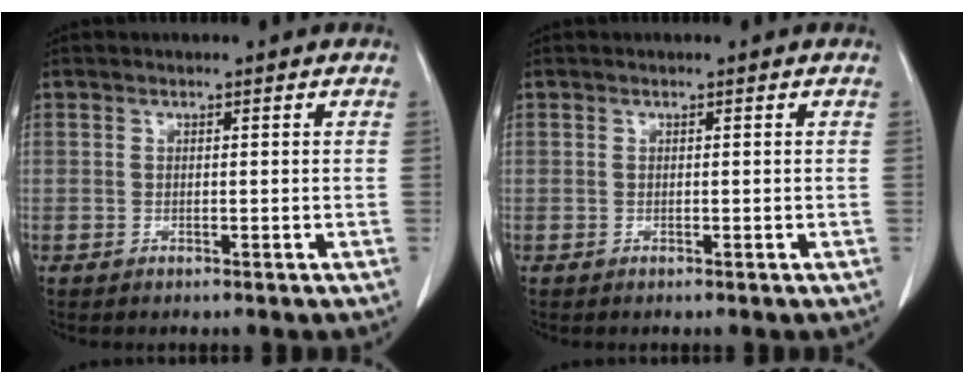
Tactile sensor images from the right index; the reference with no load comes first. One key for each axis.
{"total": 0.0}